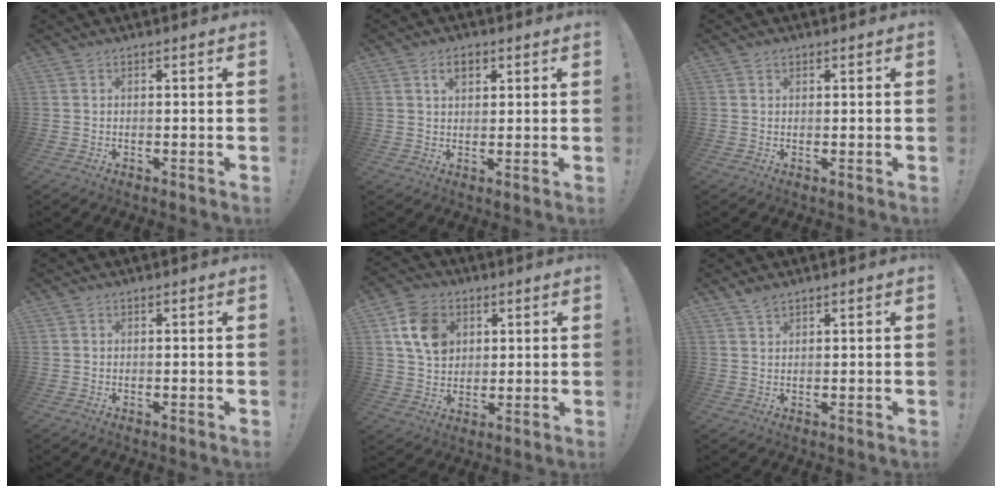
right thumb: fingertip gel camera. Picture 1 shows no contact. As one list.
[{"total": 4.4, "force": [2.1, 2.7, 2.9], "torque": [-0.047, 0.003, 0.035]}, {"total": 1.0, "force": [0.7, 0.6, 0.3], "torque": [-0.005, 0.001, 0.013]}, {"total": 0.0}, {"total": 12.3, "force": [4.4, 9.6, 6.3], "torque": [-0.093, -0.002, 0.090]}, {"total": 2.3, "force": [1.9, 0.7, 1.2], "torque": [-0.021, -0.007, 0.033]}]